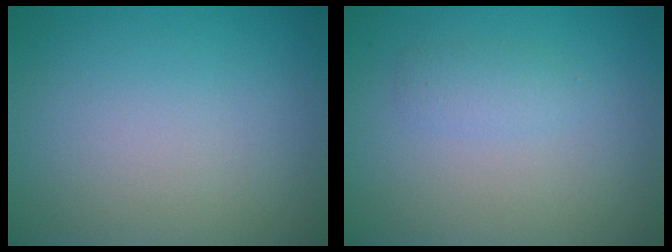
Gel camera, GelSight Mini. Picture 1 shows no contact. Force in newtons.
{"total": 1.5, "press": 1.4, "slide": 0.1}